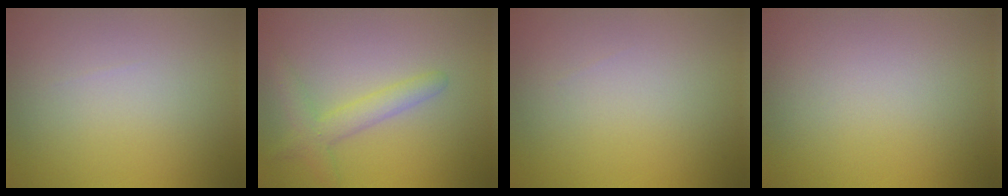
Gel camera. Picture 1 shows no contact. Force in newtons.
{"total": 2.8, "press": 2.8, "slide": 0.3}
{"total": 0.0}
{"total": 0.0}